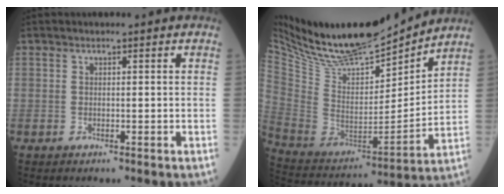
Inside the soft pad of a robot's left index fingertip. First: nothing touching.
{"total": 22.7, "force": [20.4, 4.2, 9.2], "torque": [-0.181, -0.019, 0.353]}